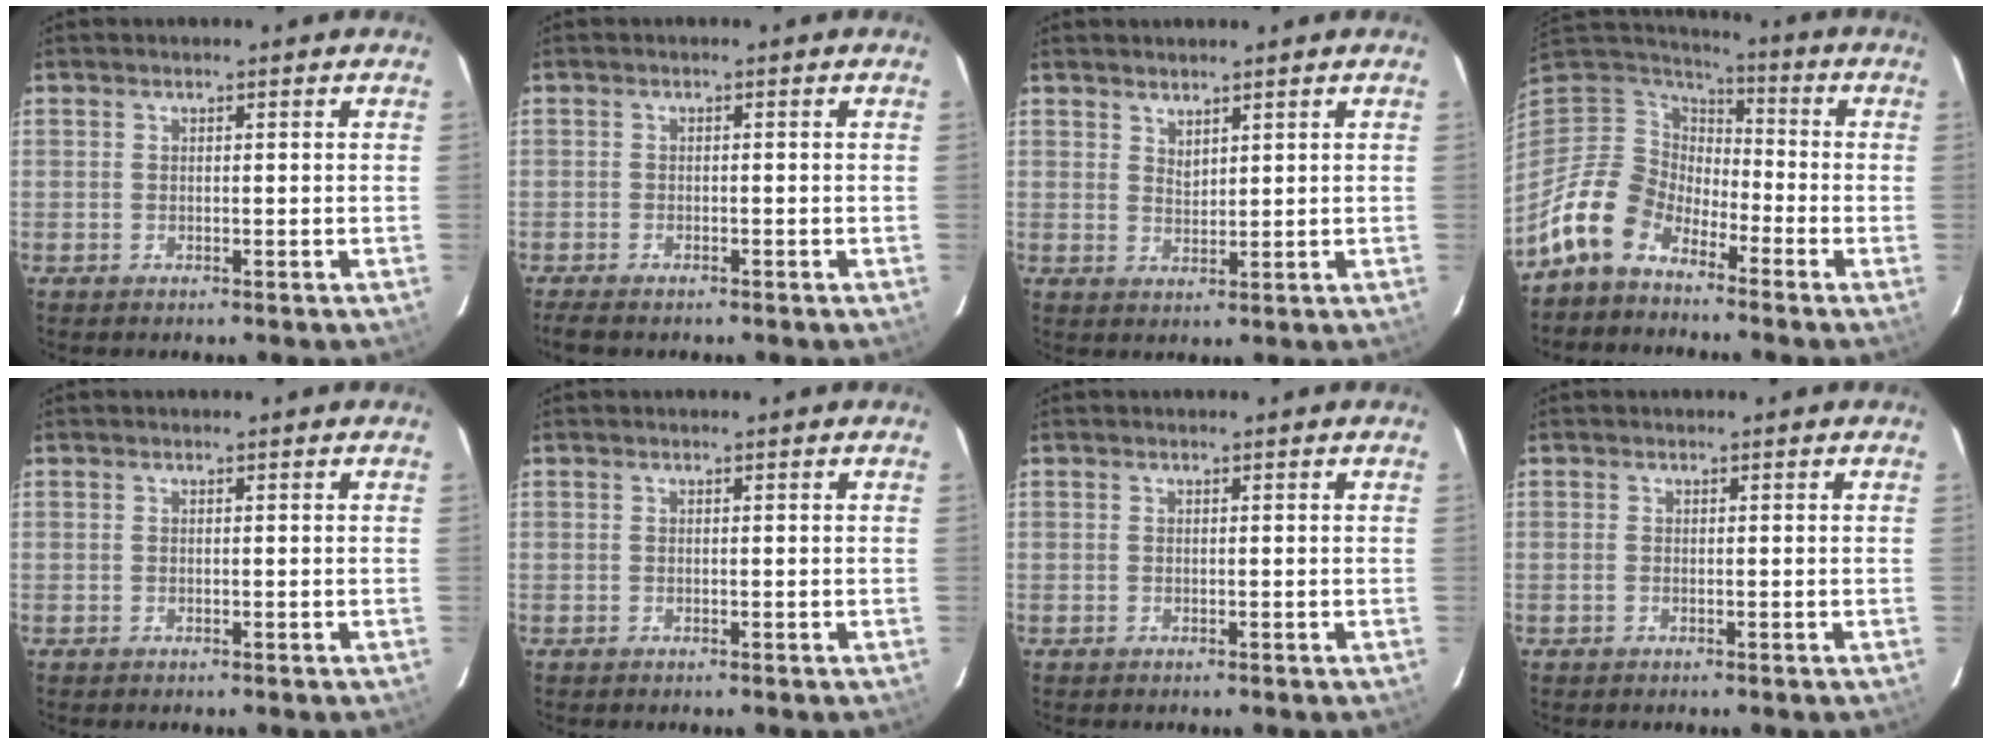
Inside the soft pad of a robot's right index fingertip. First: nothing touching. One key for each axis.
{"total": 3.7, "fx": -3.1, "fy": 1.2, "fz": 1.8, "tx": -0.046, "ty": -0.013, "tz": -0.055}
{"total": 2.3, "fx": 2.0, "fy": 0.8, "fz": 0.7, "tx": -0.009, "ty": 0.002, "tz": 0.037}
{"total": 11.9, "fx": -8.5, "fy": 7.1, "fz": 4.3, "tx": -0.099, "ty": 0.020, "tz": -0.170}
{"total": 0.0}
{"total": 0.0}
{"total": 0.0}
{"total": 0.5, "fx": -0.1, "fy": 0.1, "fz": 0.5, "tx": -0.012, "ty": 0.001, "tz": -0.004}